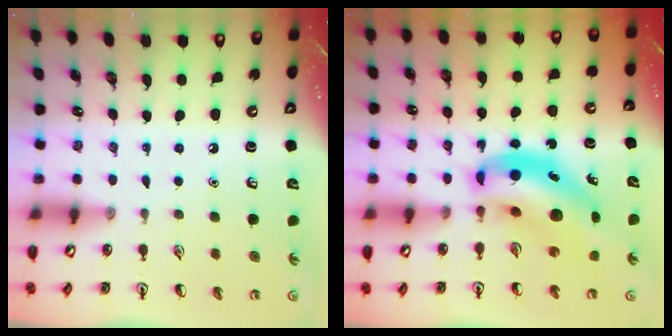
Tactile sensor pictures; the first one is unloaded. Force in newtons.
{"total": 11.7, "press": 11.2, "slide": 3.4}